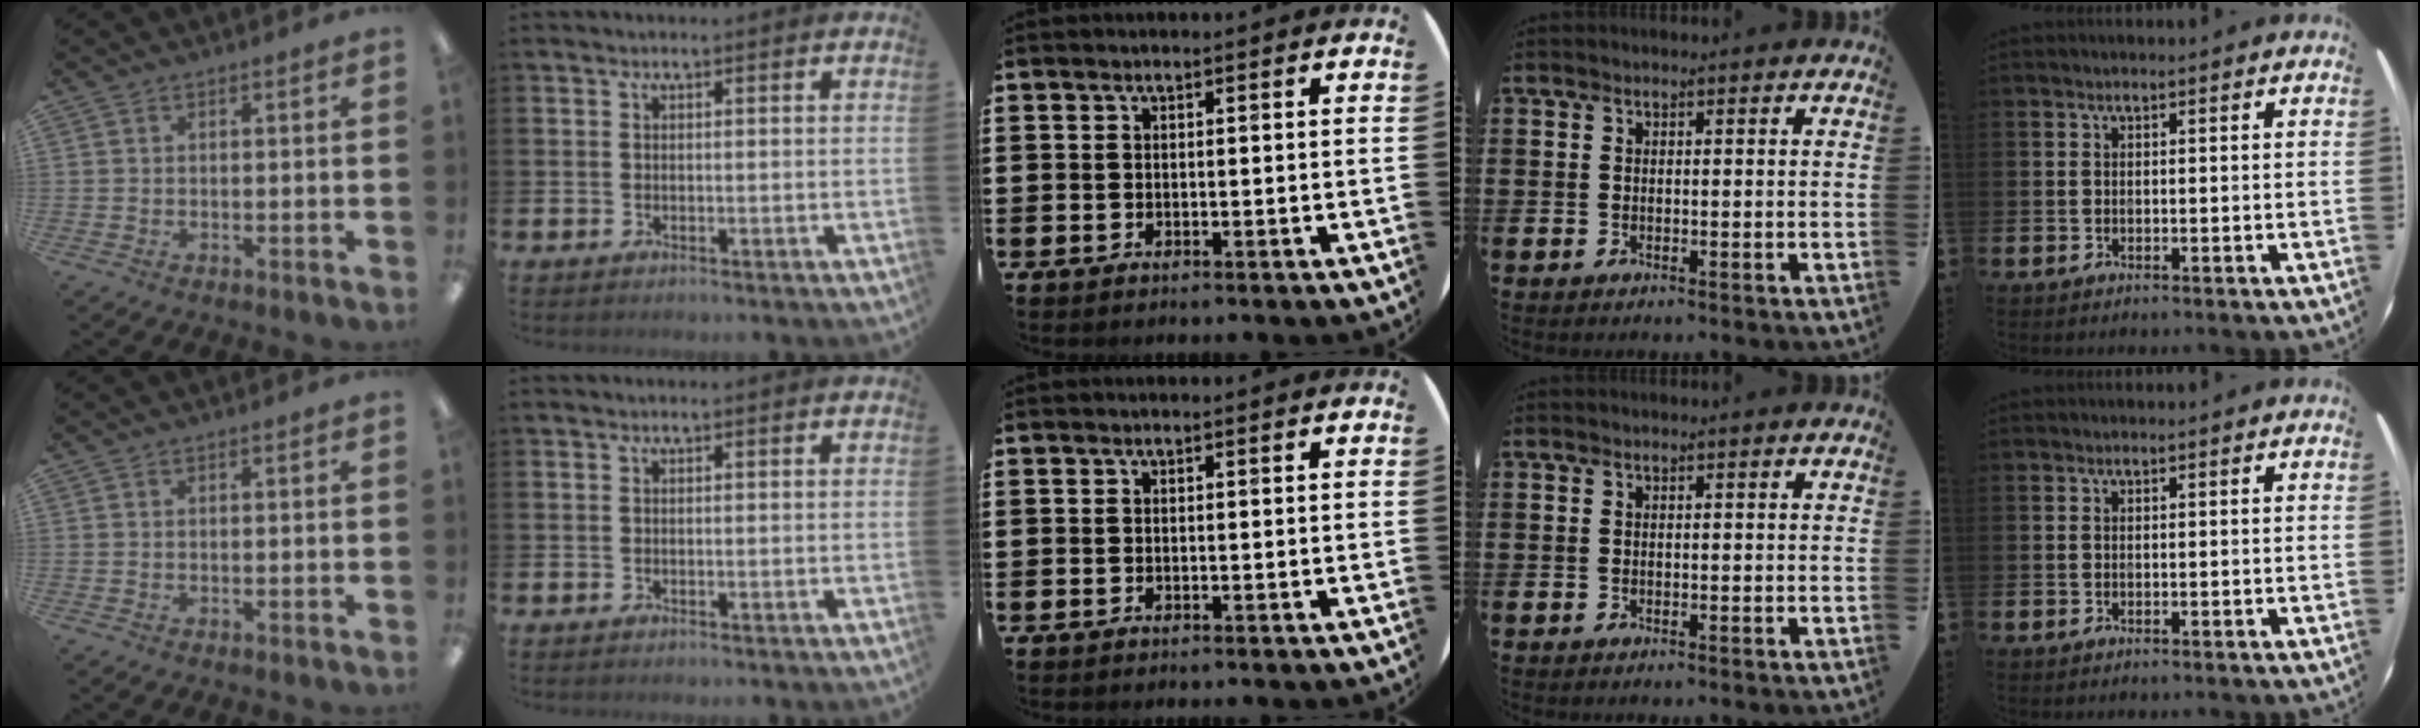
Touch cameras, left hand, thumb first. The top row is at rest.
{}